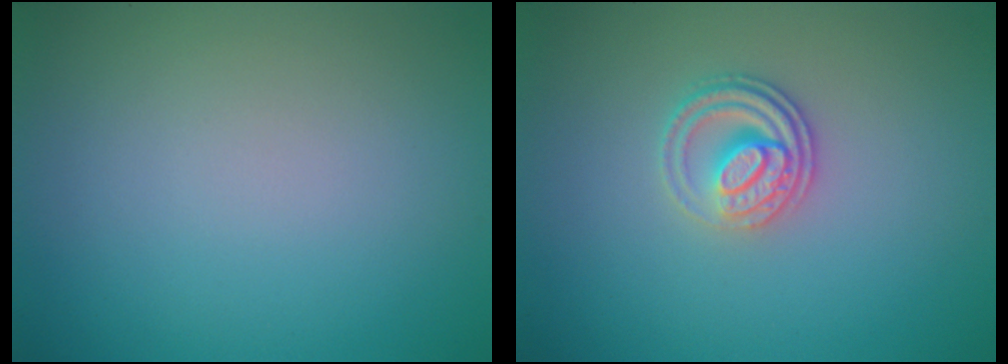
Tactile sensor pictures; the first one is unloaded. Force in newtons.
{"total": 2.8, "press": 2.5, "slide": 1.3}